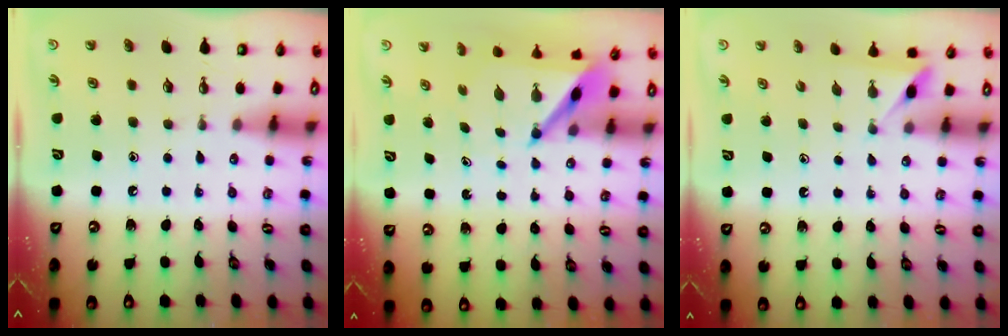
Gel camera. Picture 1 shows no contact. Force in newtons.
{"total": 4.9, "press": 4.9, "slide": 0.4}
{"total": 2.1, "press": 2.1, "slide": 0.2}